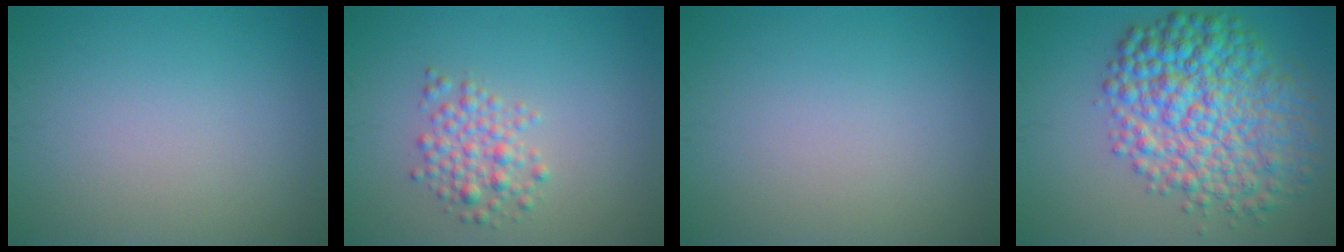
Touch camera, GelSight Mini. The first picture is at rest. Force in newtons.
{"total": 2.6, "press": 2.6, "slide": 0.2}
{"total": 0.0}
{"total": 9.7, "press": 9.7, "slide": 0.2}